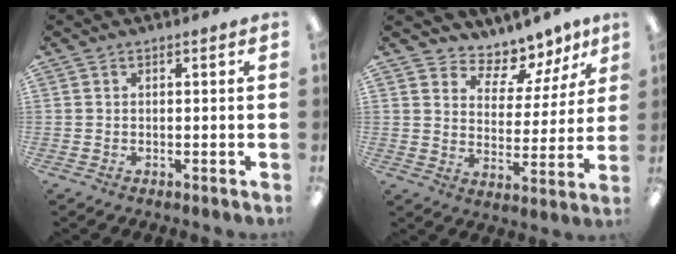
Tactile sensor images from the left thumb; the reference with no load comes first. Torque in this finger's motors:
{"motor_torque": [0.19, 0.24, -0.33, 0.06, -0.03]}